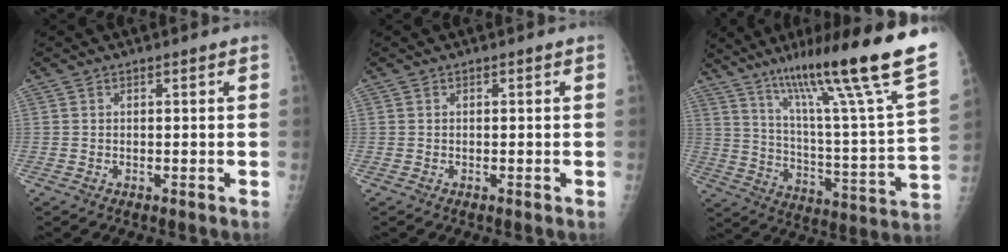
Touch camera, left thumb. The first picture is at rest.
{"total": 0.0}
{"total": 28.9, "force": [19.5, 1.6, 21.2], "torque": [-0.317, -0.085, 0.300]}